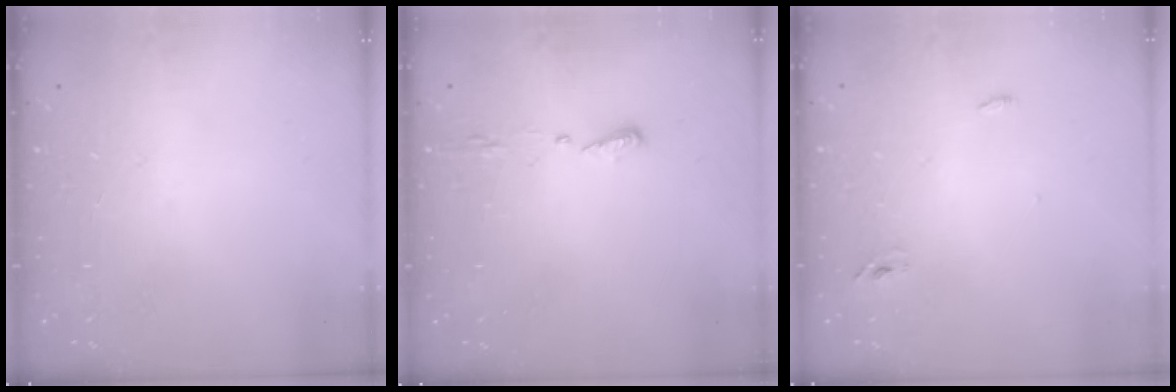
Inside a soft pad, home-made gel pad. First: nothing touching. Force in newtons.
{"total": 4.7, "press": 4.7, "slide": 0.4}
{"total": 2.9, "press": 2.7, "slide": 1.0}